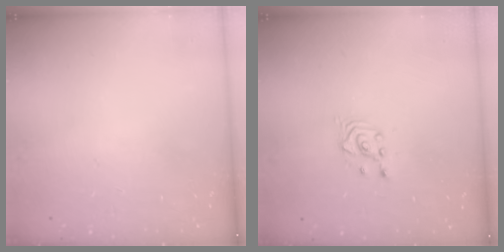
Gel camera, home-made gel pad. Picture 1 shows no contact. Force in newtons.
{"total": 2.7, "press": 2.7, "slide": 0.3}